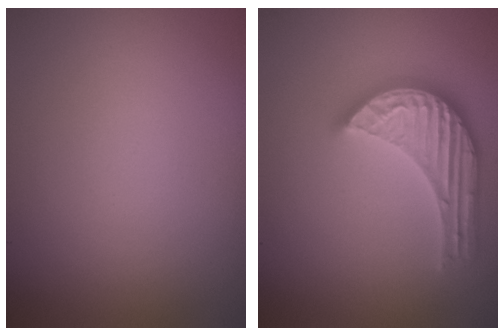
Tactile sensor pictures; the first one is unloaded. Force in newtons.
{"total": 5.6, "press": 5.5, "slide": 0.8}